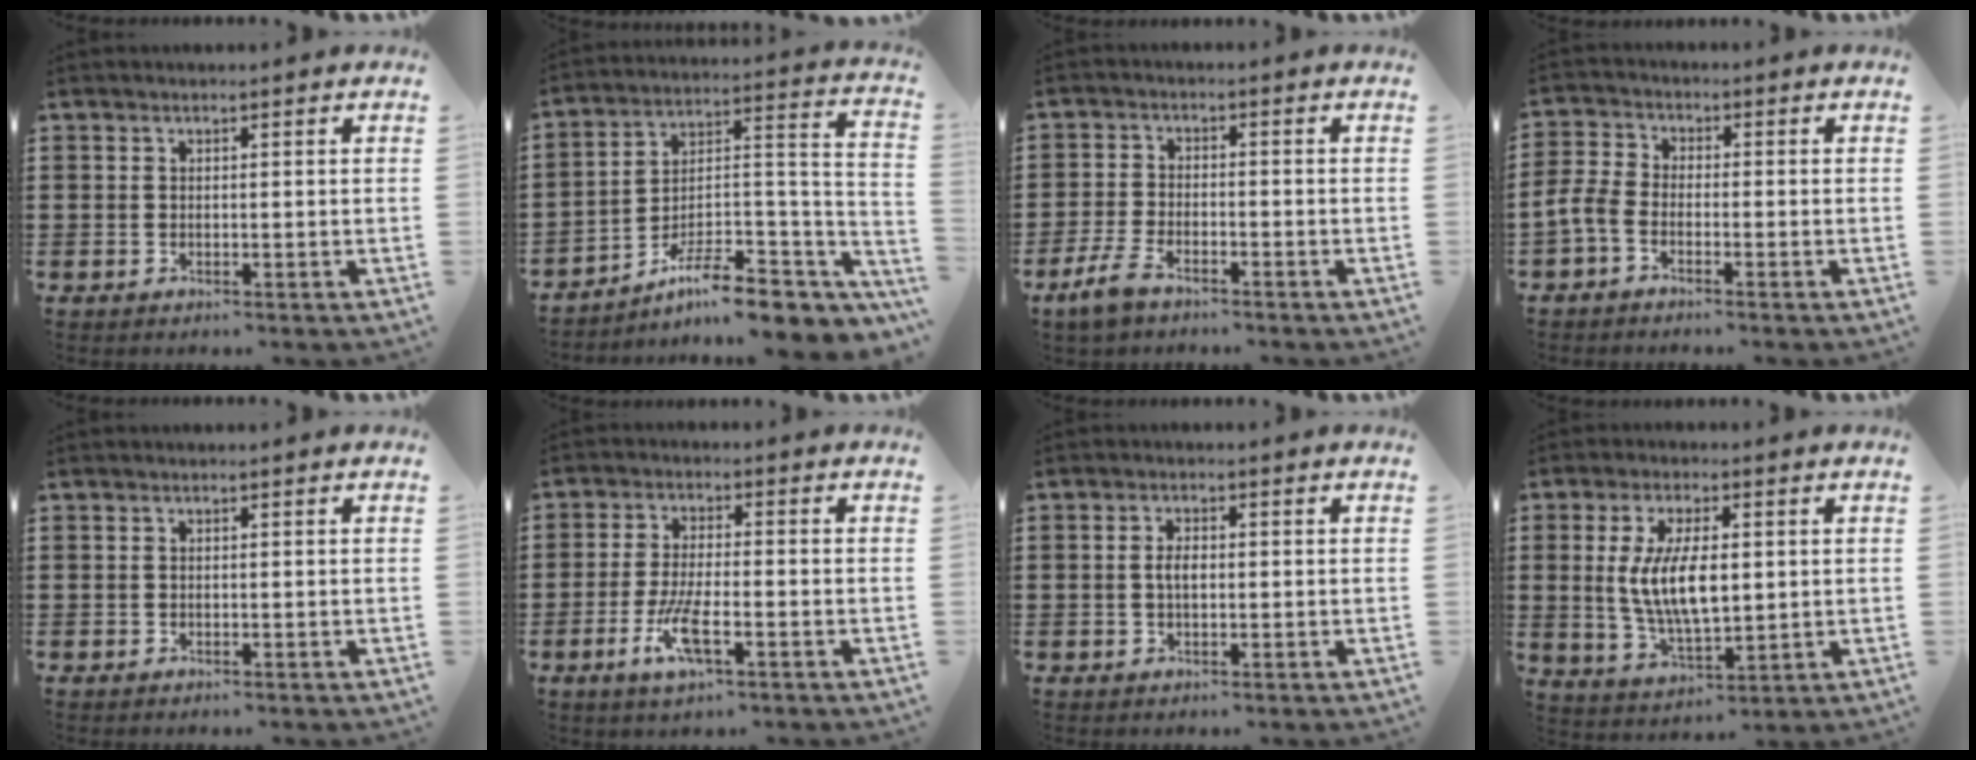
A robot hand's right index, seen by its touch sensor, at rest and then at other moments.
{"total": 9.7, "force": [-7.3, 2.8, 5.7], "torque": [-0.090, 0.010, -0.137]}
{"total": 3.9, "force": [-2.8, 1.4, 2.3], "torque": [-0.059, 0.003, -0.058]}
{"total": 3.4, "force": [-2.4, 1.3, 2.1], "torque": [-0.064, -0.003, -0.054]}
{"total": 0.0}
{"total": 6.3, "force": [-2.7, 1.4, 5.6], "torque": [-0.125, -0.015, -0.051]}
{"total": 2.3, "force": [0.0, 1.0, 2.0], "torque": [-0.040, 0.004, -0.002]}
{"total": 9.1, "force": [0.9, 3.9, 8.2], "torque": [-0.177, 0.001, 0.012]}